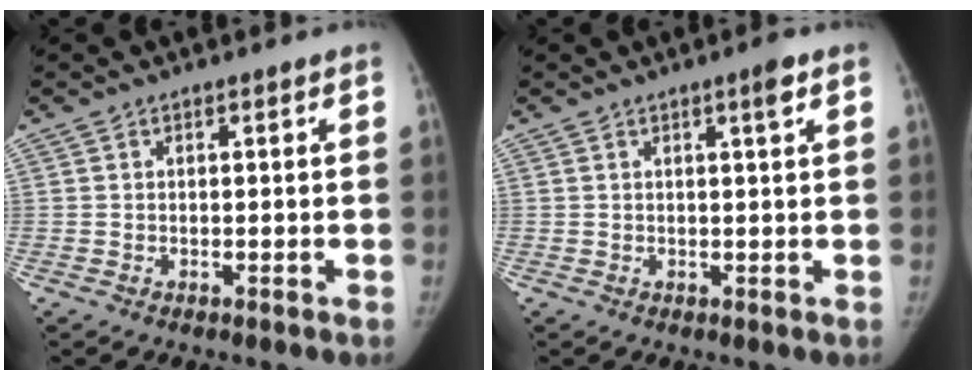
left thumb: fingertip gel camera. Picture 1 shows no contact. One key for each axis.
{"total": 2.1, "fx": 1.1, "fy": 0.1, "fz": 1.8, "tx": -0.030, "ty": -0.005, "tz": 0.017}